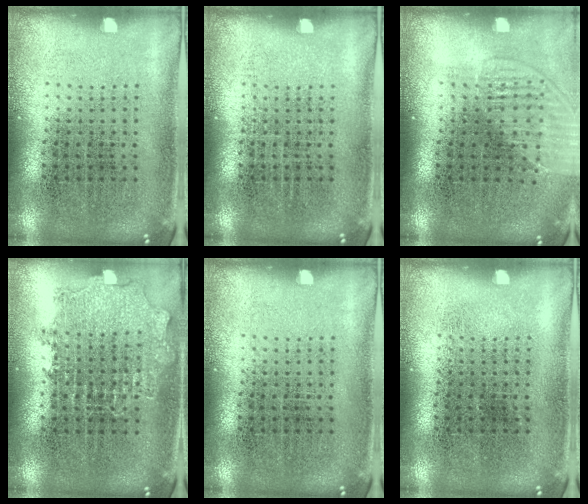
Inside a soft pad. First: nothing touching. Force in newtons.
{"total": 0.0}
{"total": 1.4, "press": 1.3, "slide": 0.5}
{"total": 1.0, "press": 1.0, "slide": 0.2}
{"total": 0.0}
{"total": 0.0}